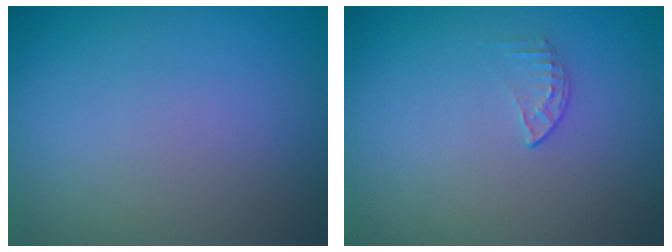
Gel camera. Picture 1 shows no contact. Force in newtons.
{"total": 0.8, "press": 0.6, "slide": 0.6}